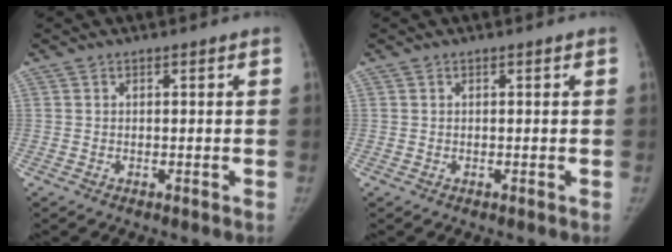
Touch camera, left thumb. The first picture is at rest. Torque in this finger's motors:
{"motor_torque": [-0.19, 0.04, -0.21, 0.13, -0.02]}